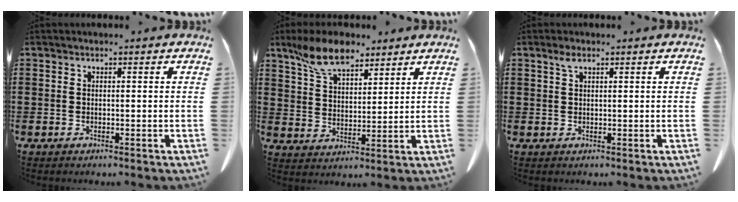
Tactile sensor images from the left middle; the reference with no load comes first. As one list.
[{"total": 9.0, "force": [6.9, 3.5, 4.6], "torque": [-0.112, -0.007, 0.131]}, {"total": 1.6, "force": [0.8, 0.5, 1.2], "torque": [-0.028, 0.001, 0.016]}]